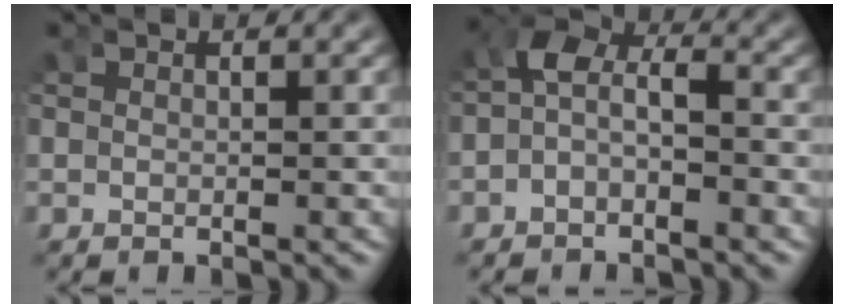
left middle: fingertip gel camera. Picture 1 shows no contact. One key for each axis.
{"total": 4.5, "fx": -0.2, "fy": 3.5, "fz": 2.9, "tx": -0.041, "ty": 0.013, "tz": -0.021}